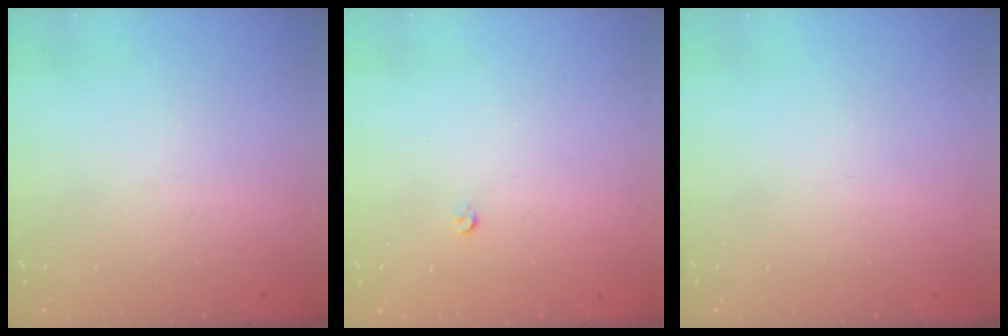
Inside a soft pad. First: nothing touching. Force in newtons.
{"total": 2.6, "press": 2.5, "slide": 0.4}
{"total": 0.0}